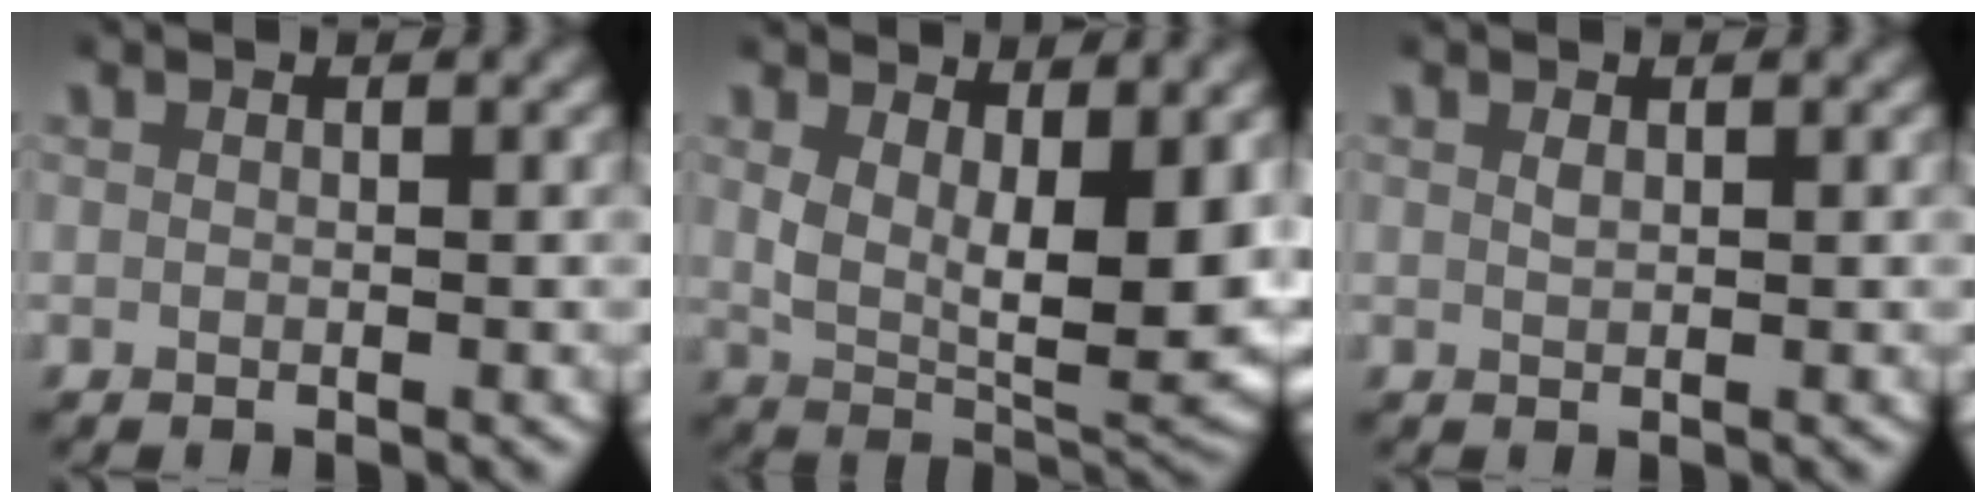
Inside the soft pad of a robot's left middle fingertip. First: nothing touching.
{"total": 7.9, "force": [1.8, 4.0, 6.5], "torque": [-0.104, -0.020, 0.035]}
{"total": 0.6, "force": [0.4, 0.1, 0.4], "torque": [-0.007, -0.002, 0.009]}